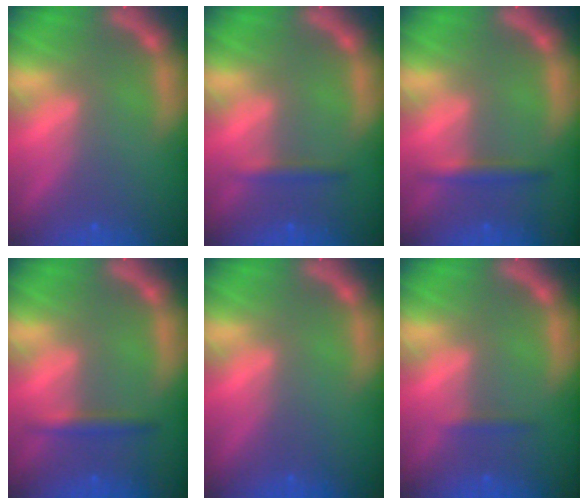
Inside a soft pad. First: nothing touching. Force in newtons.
{"total": 1.4}
{"total": 1.9}
{"total": 1.9}
{"total": 0.0}
{"total": 0.9}